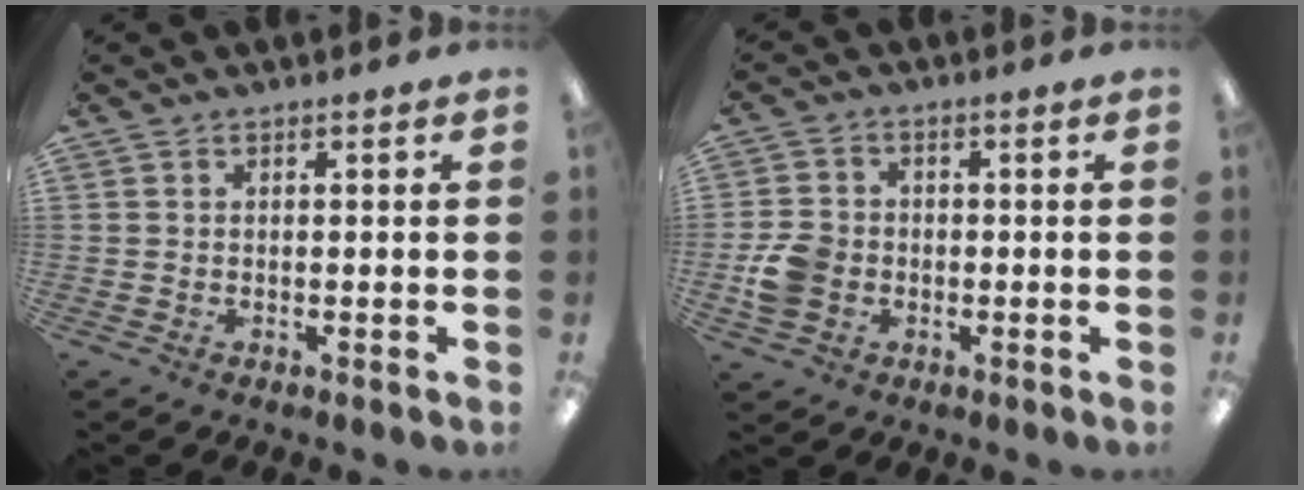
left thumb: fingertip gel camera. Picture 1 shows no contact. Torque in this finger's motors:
{"motor_torque": [-0.12, 0.18, 0.02, -0.05, 0.01]}